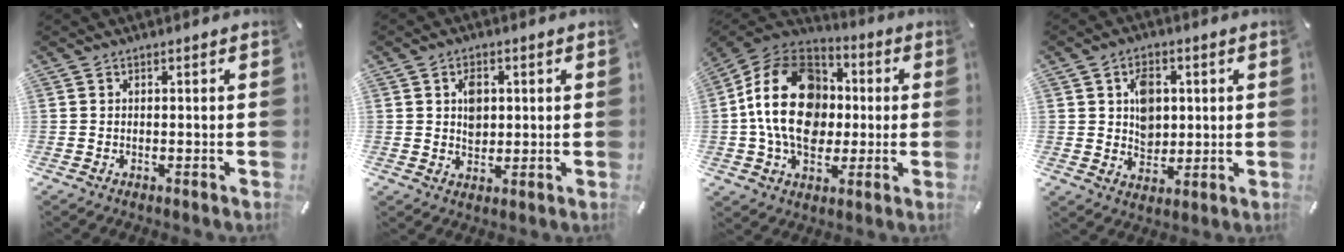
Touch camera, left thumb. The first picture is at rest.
{"total": 5.0, "force": [1.1, 3.9, 2.8], "torque": [-0.029, -0.005, 0.013]}
{"total": 20.4, "force": [0.2, 15.7, 13.0], "torque": [-0.260, 0.014, 0.004]}
{"total": 7.3, "force": [1.7, 6.0, 3.9], "torque": [-0.047, -0.001, 0.026]}